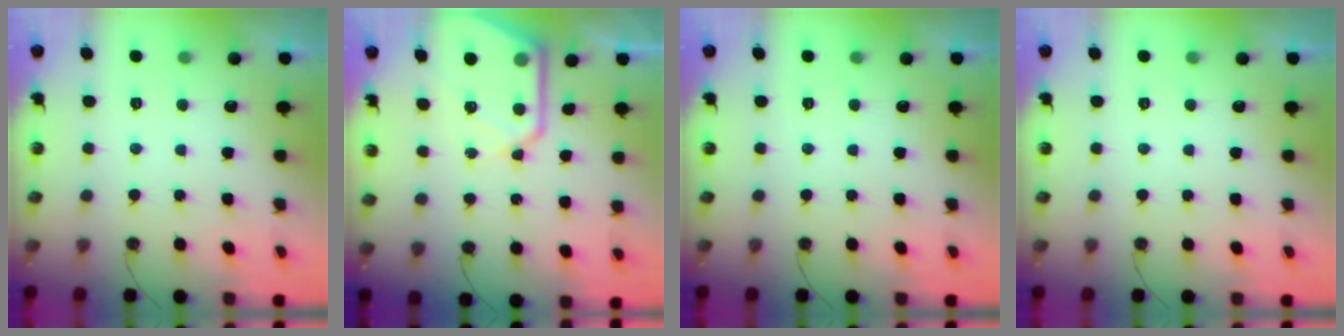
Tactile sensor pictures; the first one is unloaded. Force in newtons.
{"total": 13.3, "press": 13.2, "slide": 1.5}
{"total": 0.0}
{"total": 0.0}